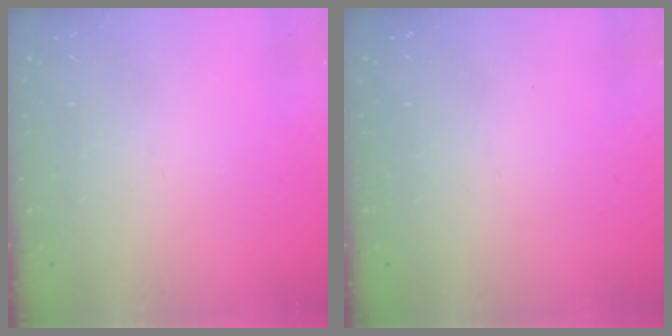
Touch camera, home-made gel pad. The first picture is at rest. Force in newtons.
{"total": 0.0}